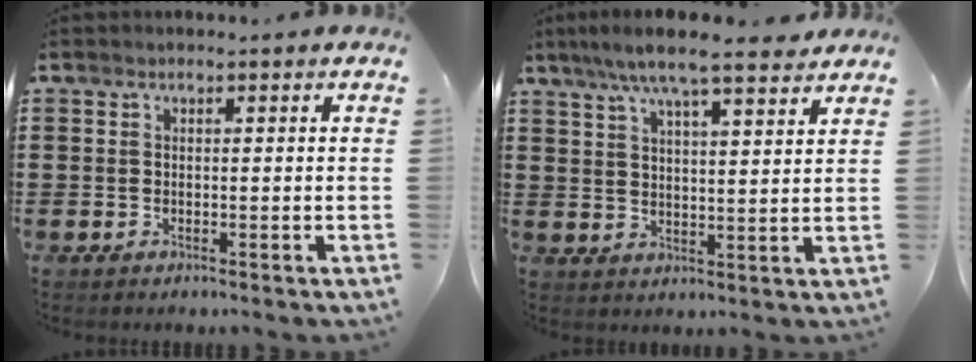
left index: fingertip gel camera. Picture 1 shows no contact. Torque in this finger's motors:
{"motor_torque": [2.14, 0.00, 0.43, 0.21]}